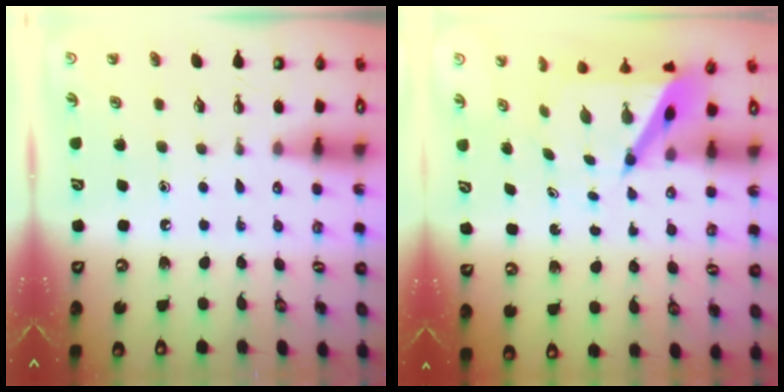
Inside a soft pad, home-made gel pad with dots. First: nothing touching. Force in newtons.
{"total": 6.6, "press": 6.5, "slide": 0.6}